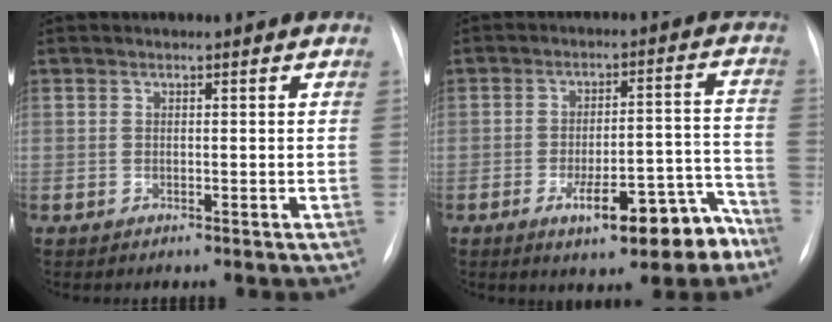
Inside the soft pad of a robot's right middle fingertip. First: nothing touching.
{"total": 11.2, "force": [-7.0, 3.3, 8.2], "torque": [-0.105, 0.024, -0.095]}